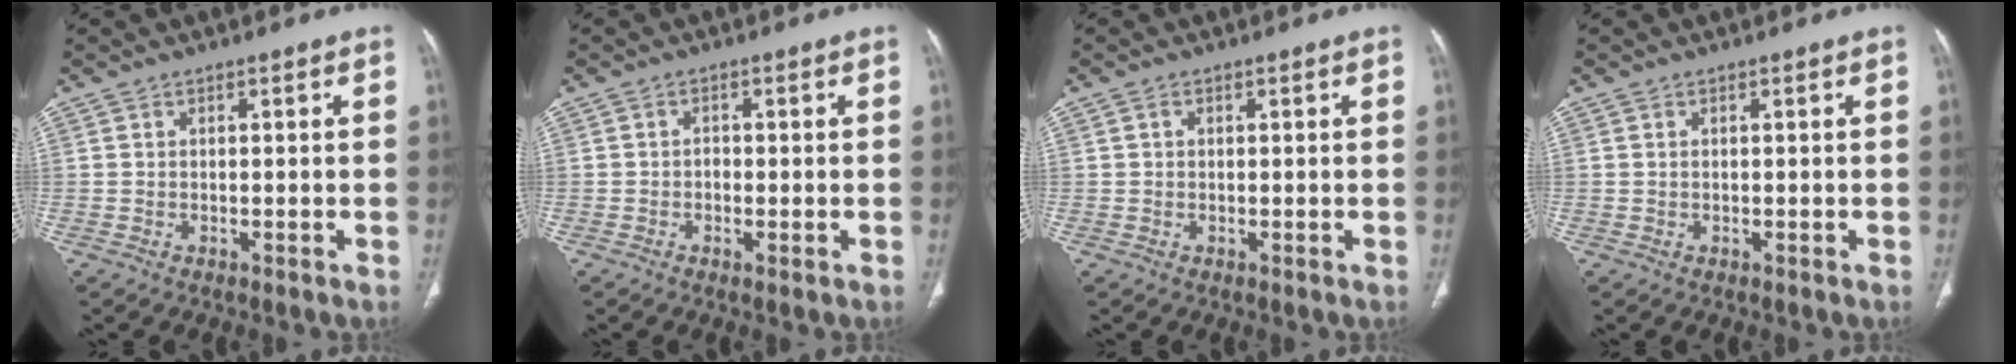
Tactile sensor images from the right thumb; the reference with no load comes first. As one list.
[{"total": 1.7, "force": [-0.3, 1.0, 1.4], "torque": [-0.022, 0.000, -0.008]}, {"total": 0.8, "force": [0.2, 0.6, 0.4], "torque": [-0.007, 0.003, 0.004]}, {"total": 0.0}]